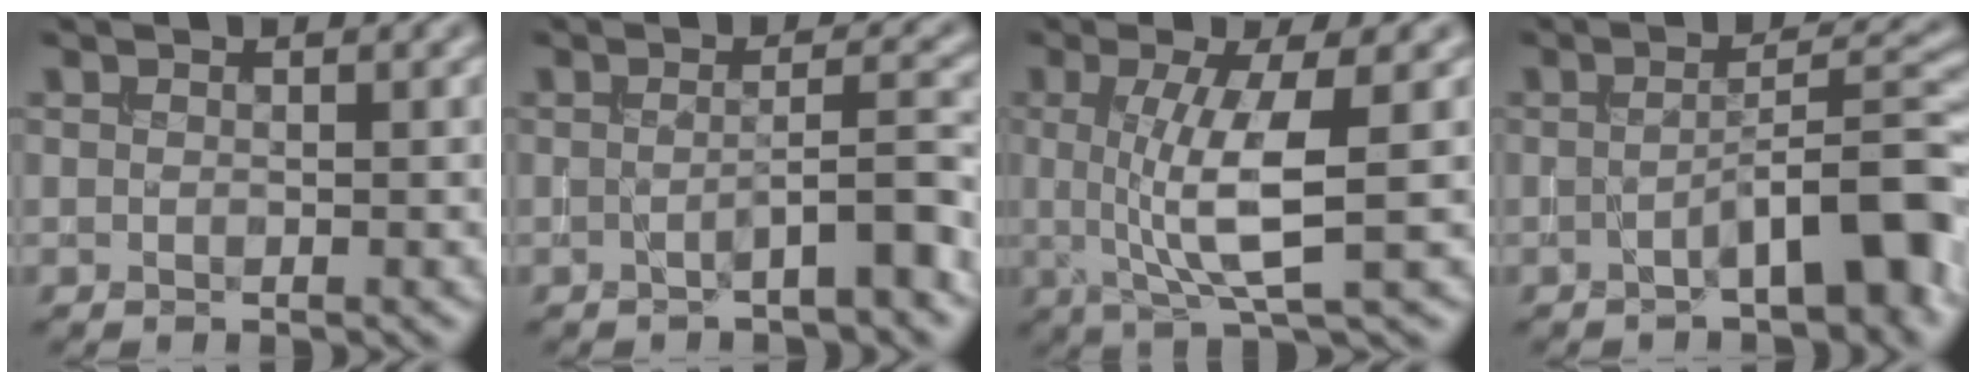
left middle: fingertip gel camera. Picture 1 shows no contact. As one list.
[{"total": 3.2, "force": [-0.8, 0.5, 3.1], "torque": [-0.044, 0.011, -0.019]}, {"total": 6.3, "force": [0.3, 1.4, 6.1], "torque": [-0.110, -0.004, 0.006]}, {"total": 6.1, "force": [-1.8, 1.4, 5.6], "torque": [-0.079, 0.016, -0.032]}]